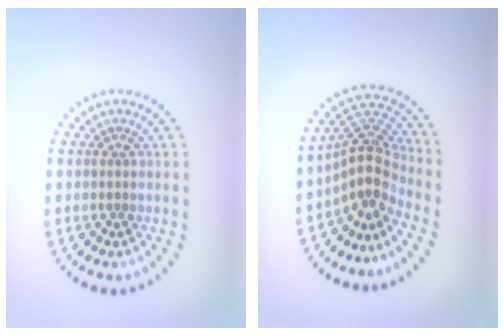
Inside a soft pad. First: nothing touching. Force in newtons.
{"total": 4.2, "press": 3.0, "slide": 2.9}